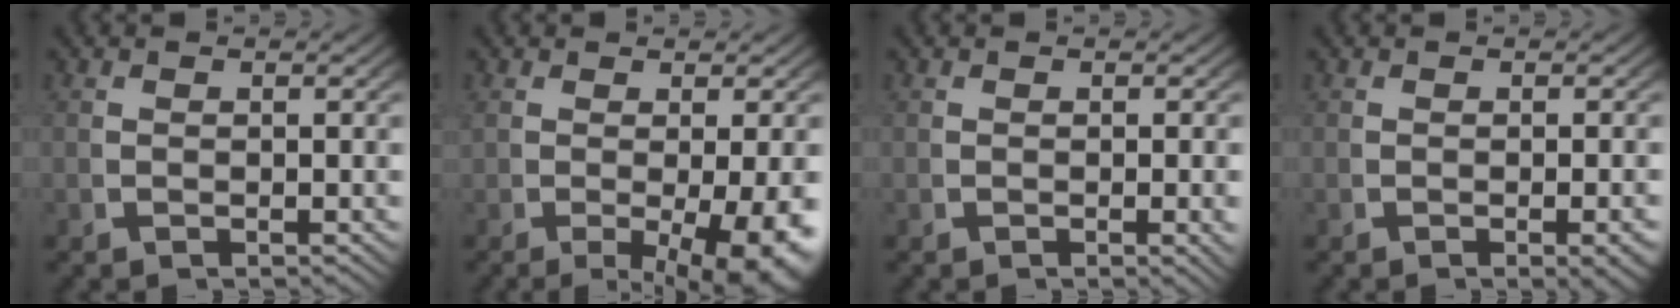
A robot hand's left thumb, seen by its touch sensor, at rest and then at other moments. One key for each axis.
{"total": 6.9, "fx": -2.3, "fy": 2.8, "fz": 5.9, "tx": -0.096, "ty": -0.030, "tz": -0.021}
{"total": 1.0, "fx": -0.2, "fy": 0.1, "fz": 1.0, "tx": -0.013, "ty": 0.000, "tz": -0.003}
{"total": 1.6, "fx": -0.7, "fy": 0.3, "fz": 1.4, "tx": -0.021, "ty": -0.001, "tz": -0.008}